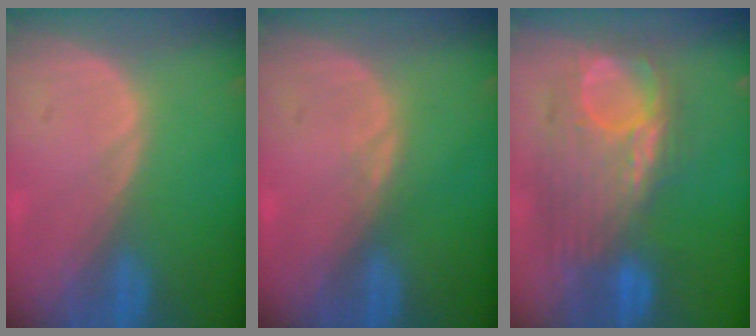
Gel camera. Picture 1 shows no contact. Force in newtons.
{"total": 0.5, "press": 0.5, "slide": 0.1}
{"total": 10.2, "press": 9.8, "slide": 2.7}